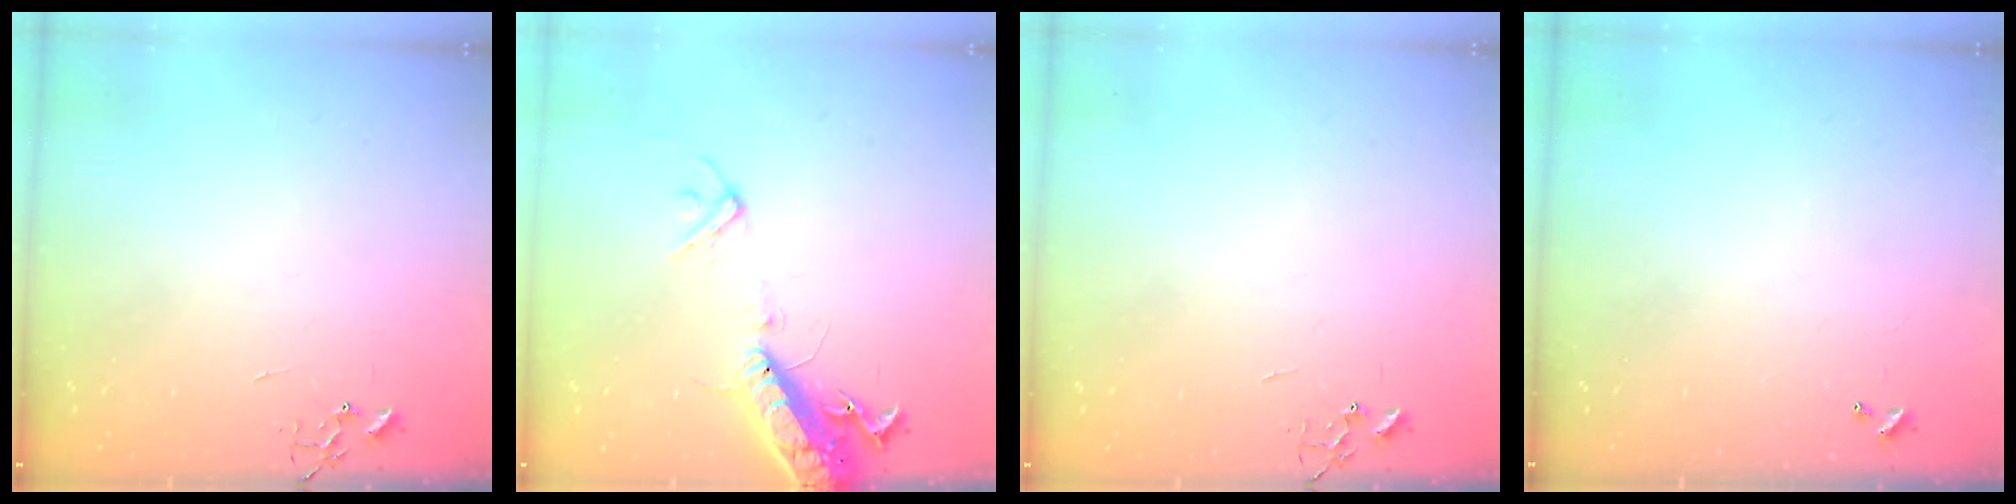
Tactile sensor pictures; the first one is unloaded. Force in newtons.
{"total": 15.6, "press": 15.2, "slide": 3.5}
{"total": 0.0}
{"total": 0.0}